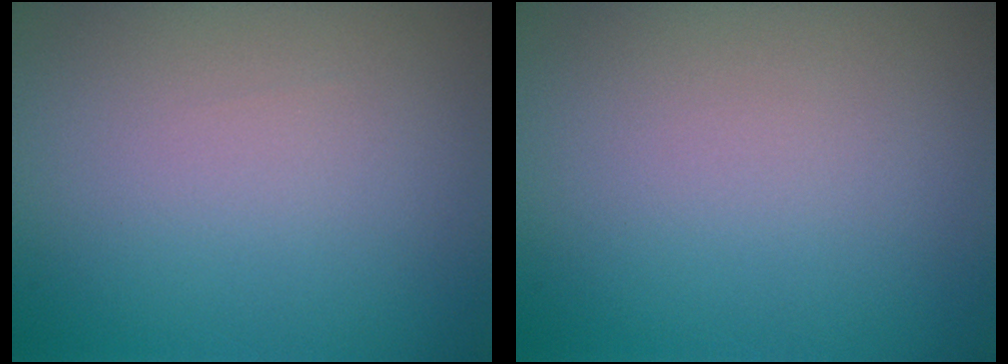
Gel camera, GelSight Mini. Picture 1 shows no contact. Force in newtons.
{"total": 0.0}